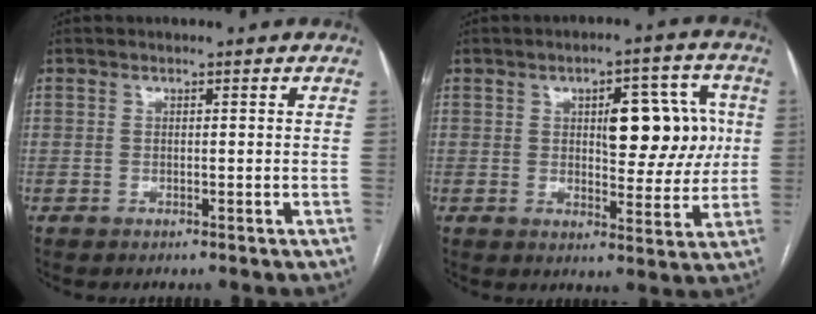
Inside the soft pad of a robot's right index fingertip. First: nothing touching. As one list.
[{"total": 10.5, "force": [1.9, 4.4, 9.4], "torque": [-0.114, 0.022, 0.030]}]